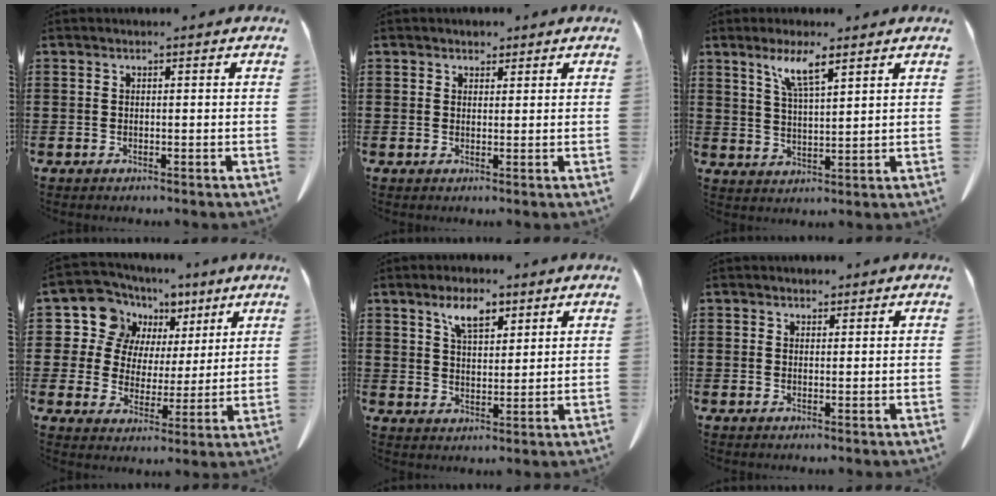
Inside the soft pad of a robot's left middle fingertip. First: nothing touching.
{"total": 1.8, "force": [1.6, 0.8, 0.2], "torque": [-0.001, 0.000, 0.029]}
{"total": 6.2, "force": [4.1, 0.9, 4.5], "torque": [-0.101, -0.001, 0.071]}
{"total": 11.0, "force": [6.2, 8.6, 3.1], "torque": [-0.108, -0.023, 0.119]}
{"total": 6.1, "force": [4.0, 2.6, 3.8], "torque": [-0.069, -0.003, 0.071]}
{"total": 1.5, "force": [1.3, 0.7, 0.2], "torque": [0.001, -0.001, 0.024]}